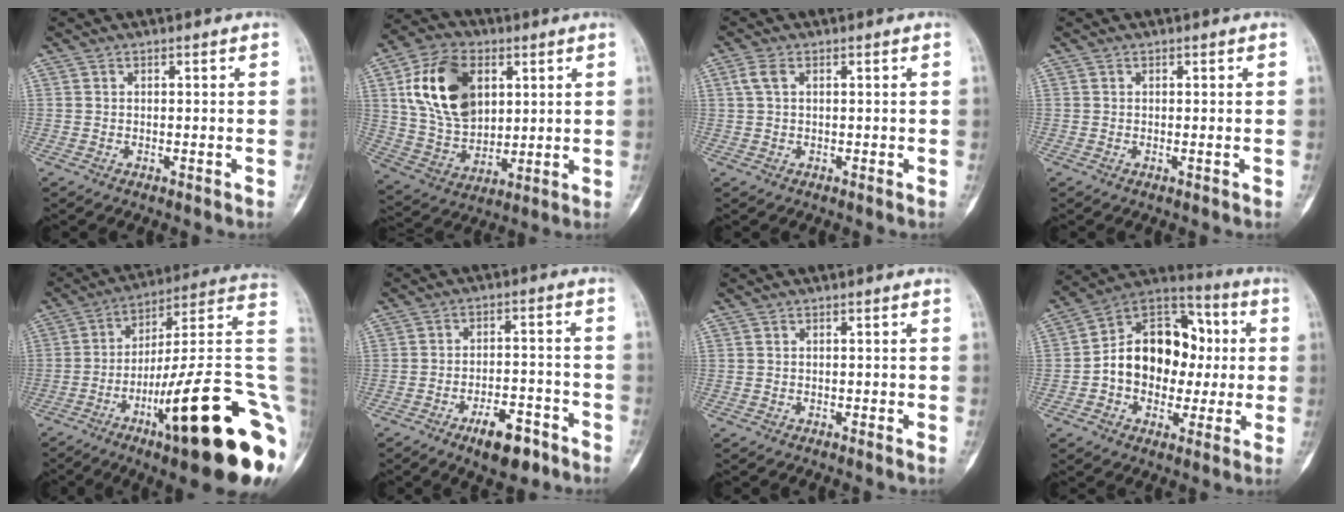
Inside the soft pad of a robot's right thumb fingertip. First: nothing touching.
{"total": 17.9, "force": [5.4, 12.0, 12.1], "torque": [-0.199, -0.010, 0.106]}
{"total": 2.3, "force": [0.5, 1.2, 1.9], "torque": [-0.046, 0.005, 0.009]}
{"total": 0.0}
{"total": 29.3, "force": [-8.3, 4.9, 27.7], "torque": [-0.331, 0.044, -0.129]}
{"total": 8.7, "force": [-5.5, 3.5, 5.7], "torque": [-0.080, 0.033, -0.084]}
{"total": 0.0}
{"total": 17.7, "force": [-0.1, 13.3, 11.7], "torque": [-0.138, 0.041, -0.008]}